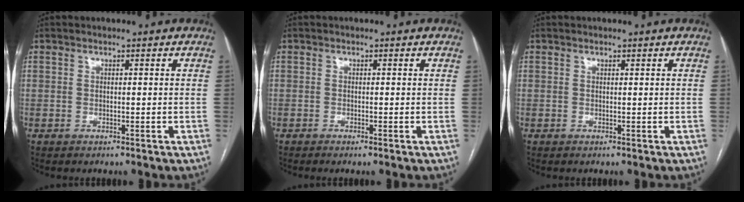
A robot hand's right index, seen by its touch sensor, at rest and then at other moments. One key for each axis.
{"total": 0.7, "fx": -0.5, "fy": -0.1, "fz": 0.5, "tx": -0.010, "ty": -0.001, "tz": -0.008}
{"total": 0.0}